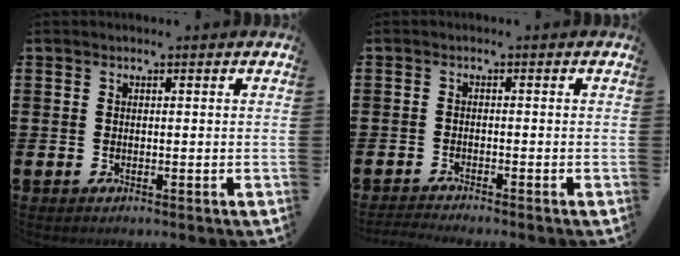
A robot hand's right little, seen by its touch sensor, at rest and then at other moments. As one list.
[{"total": 0.9, "force": [-0.9, -0.1, 0.0], "torque": [-0.002, -0.003, -0.017]}]